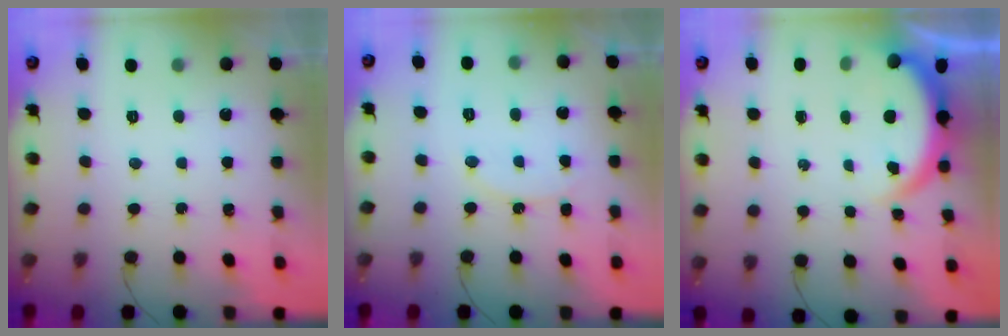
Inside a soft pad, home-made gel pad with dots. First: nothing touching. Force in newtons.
{"total": 8.9, "press": 8.8, "slide": 0.9}
{"total": 3.8, "press": 3.8, "slide": 0.1}